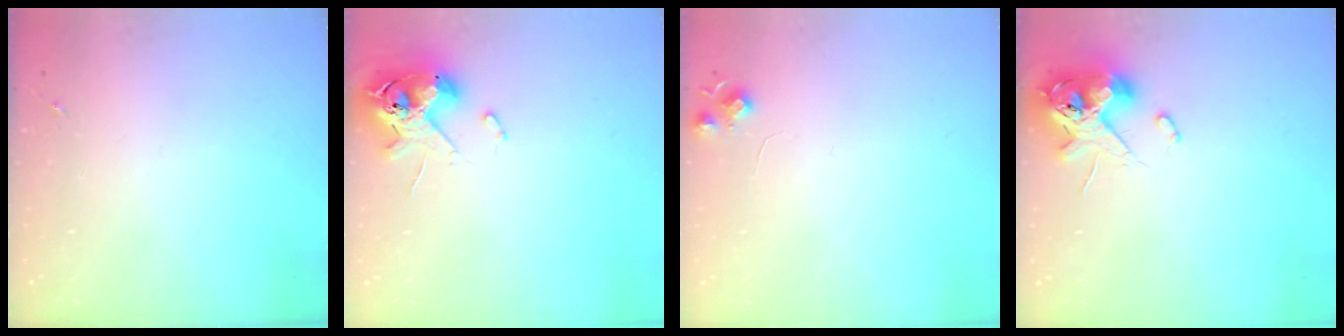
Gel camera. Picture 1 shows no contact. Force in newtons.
{"total": 11.6, "press": 11.4, "slide": 2.0}
{"total": 6.5, "press": 6.5, "slide": 0.8}
{"total": 12.6, "press": 12.5, "slide": 2.0}